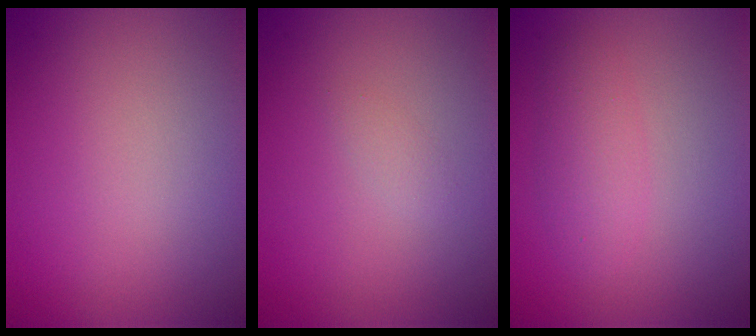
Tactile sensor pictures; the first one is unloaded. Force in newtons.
{"total": 0.7, "press": 0.7, "slide": 0.0}
{"total": 2.3, "press": 2.3, "slide": 0.0}